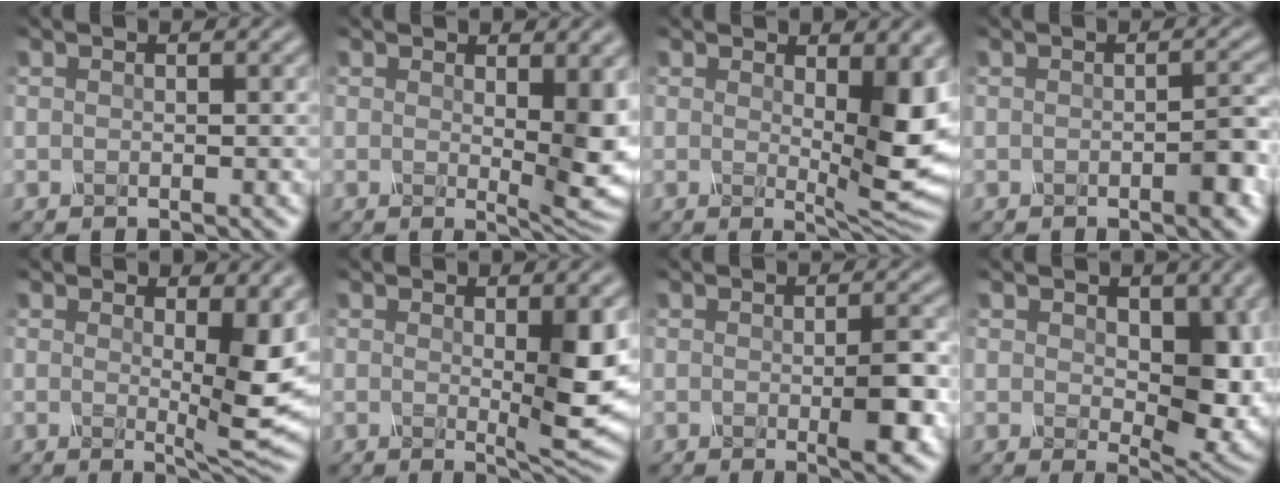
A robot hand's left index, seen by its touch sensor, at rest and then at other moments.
{"total": 7.2, "force": [0.2, 2.5, 6.8], "torque": [-0.109, -0.004, 0.014]}
{"total": 8.8, "force": [0.4, 3.0, 8.3], "torque": [-0.138, -0.006, 0.016]}
{"total": 2.5, "force": [-1.5, 0.3, 2.0], "torque": [-0.037, 0.002, -0.021]}
{"total": 7.5, "force": [0.4, 2.0, 7.2], "torque": [-0.120, -0.008, 0.017]}
{"total": 5.3, "force": [0.1, 0.9, 5.2], "torque": [-0.090, -0.010, 0.010]}
{"total": 3.5, "force": [-0.8, 0.5, 3.3], "torque": [-0.065, -0.003, -0.007]}
{"total": 7.6, "force": [0.1, 4.3, 6.3], "torque": [-0.103, -0.007, 0.011]}